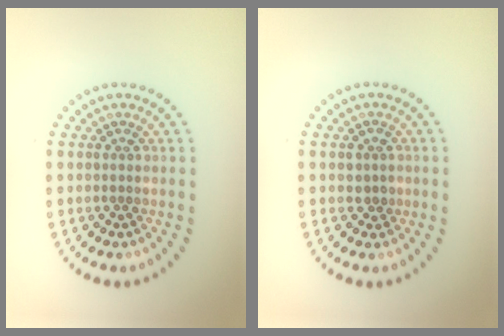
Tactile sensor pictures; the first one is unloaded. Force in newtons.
{"total": 1.4, "press": 1.3, "slide": 0.5}